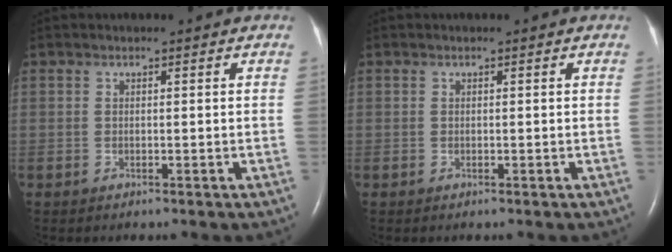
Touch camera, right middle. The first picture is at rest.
{"total": 0.0}